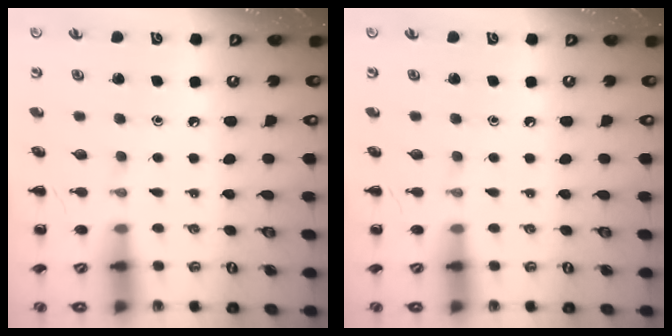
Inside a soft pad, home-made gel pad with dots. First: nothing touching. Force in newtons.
{"total": 0.0}